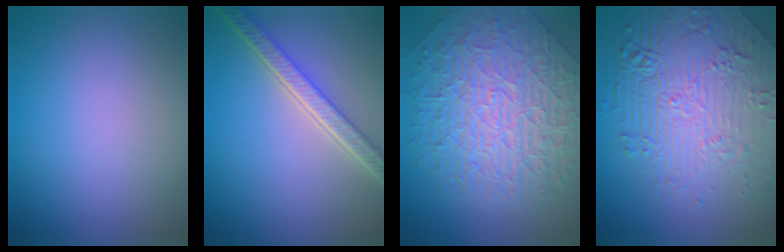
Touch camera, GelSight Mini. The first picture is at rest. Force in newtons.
{"total": 5.0, "press": 3.7, "slide": 3.3}
{"total": 9.1, "press": 6.8, "slide": 6.0}
{"total": 8.0, "press": 6.1, "slide": 5.1}